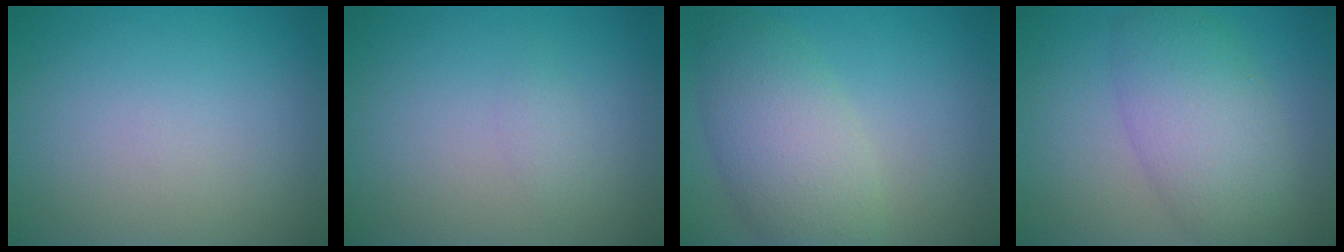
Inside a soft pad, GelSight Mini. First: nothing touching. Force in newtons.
{"total": 2.1, "press": 2.1, "slide": 0.2}
{"total": 5.9, "press": 5.8, "slide": 0.4}
{"total": 6.2, "press": 6.2, "slide": 0.1}